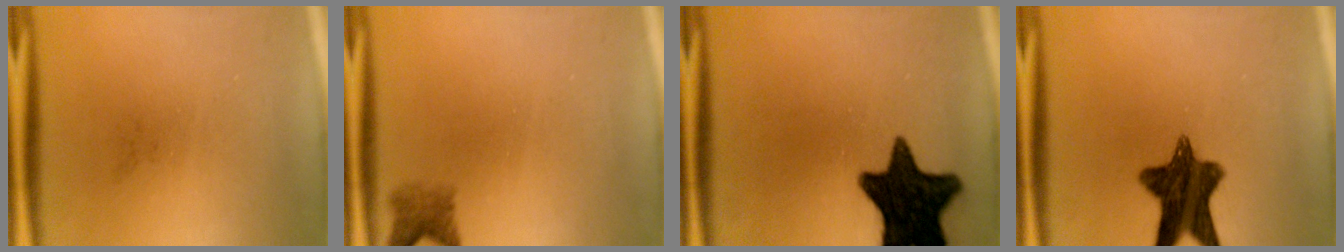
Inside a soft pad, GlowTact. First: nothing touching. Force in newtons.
{"total": 2.4}
{"total": 15.9}
{"total": 11.4}